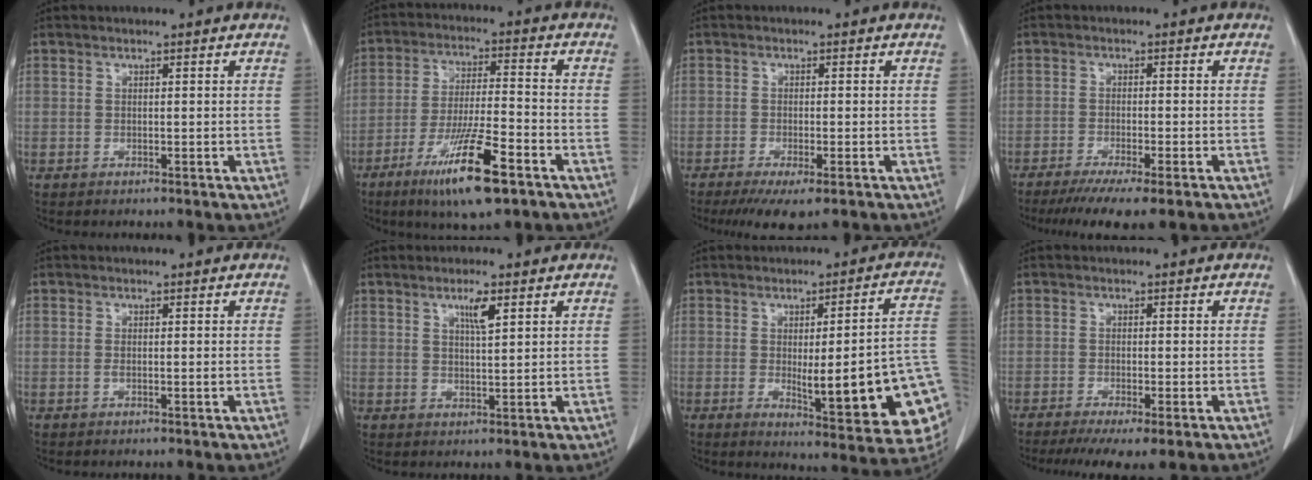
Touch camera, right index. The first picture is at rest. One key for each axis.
{"total": 13.2, "fx": -7.5, "fy": 1.3, "fz": 10.8, "tx": -0.200, "ty": -0.028, "tz": -0.129}
{"total": 6.5, "fx": -4.5, "fy": 1.1, "fz": 4.5, "tx": -0.065, "ty": -0.019, "tz": -0.069}
{"total": 10.0, "fx": -7.8, "fy": 0.8, "fz": 6.3, "tx": -0.084, "ty": -0.021, "tz": -0.116}
{"total": 0.9, "fx": -0.1, "fy": 0.2, "fz": 0.9, "tx": -0.017, "ty": -0.002, "tz": 0.000}
{"total": 3.3, "fx": 1.8, "fy": 0.3, "fz": 2.8, "tx": -0.051, "ty": -0.003, "tz": 0.030}
{"total": 19.6, "fx": -3.3, "fy": 3.1, "fz": 19.0, "tx": -0.161, "ty": 0.002, "tz": -0.026}
{"total": 7.2, "fx": -5.2, "fy": 0.9, "fz": 5.0, "tx": -0.071, "ty": -0.019, "tz": -0.080}